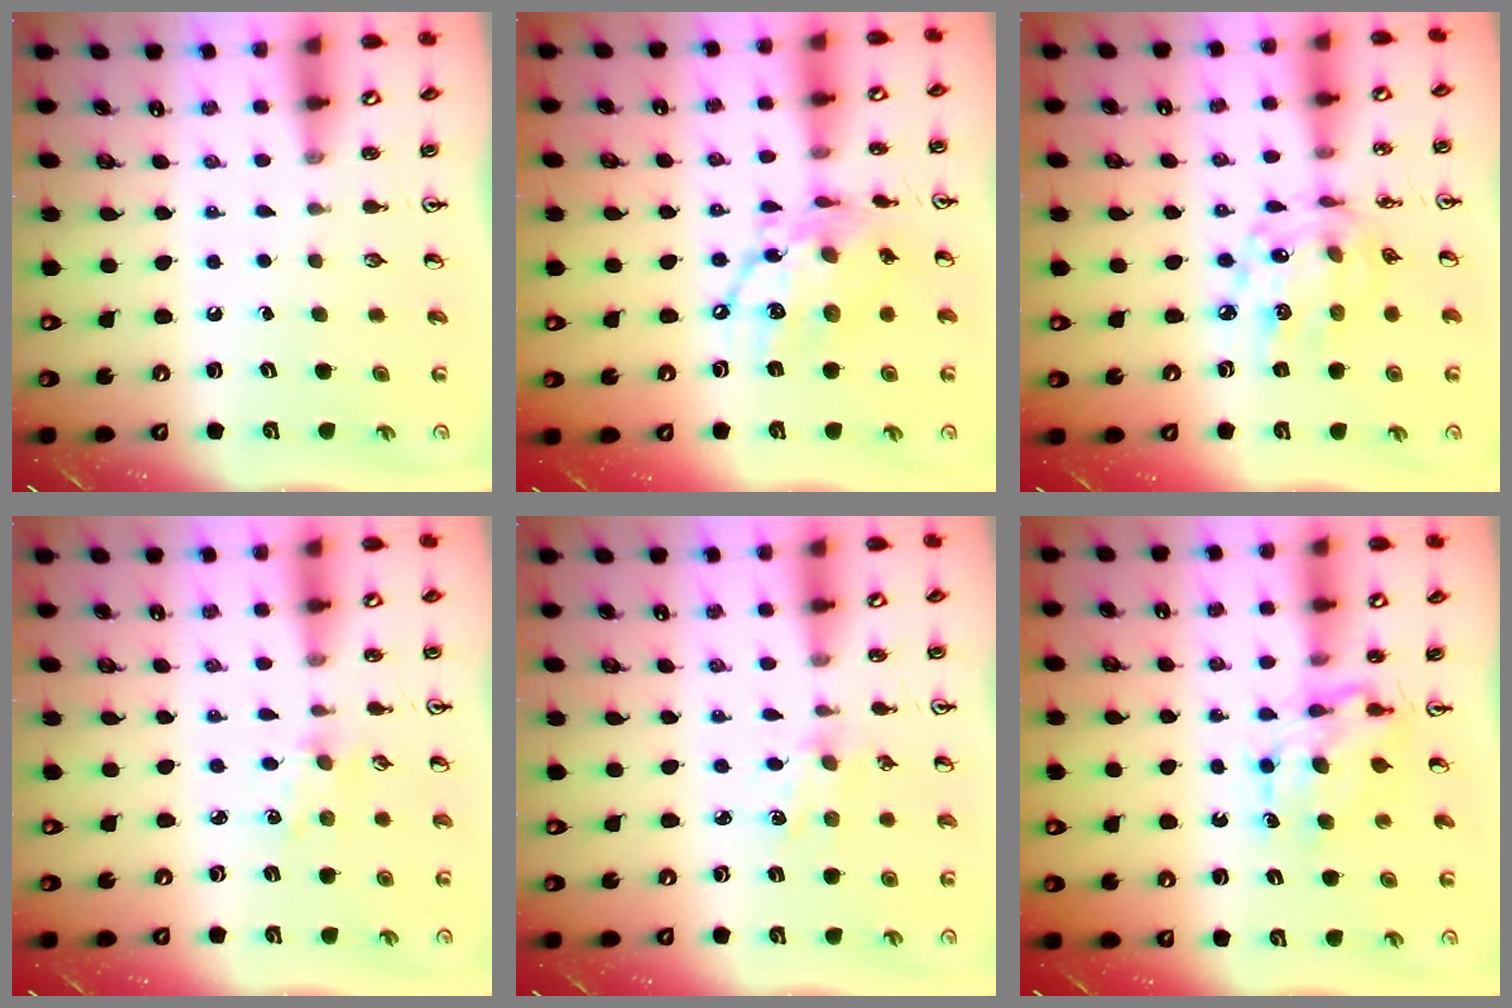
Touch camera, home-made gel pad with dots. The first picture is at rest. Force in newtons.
{"total": 15.1, "press": 15.0, "slide": 1.6}
{"total": 13.8, "press": 13.8, "slide": 1.0}
{"total": 0.9, "press": 0.9, "slide": 0.2}
{"total": 2.7, "press": 2.7, "slide": 0.4}
{"total": 6.9, "press": 6.8, "slide": 0.6}